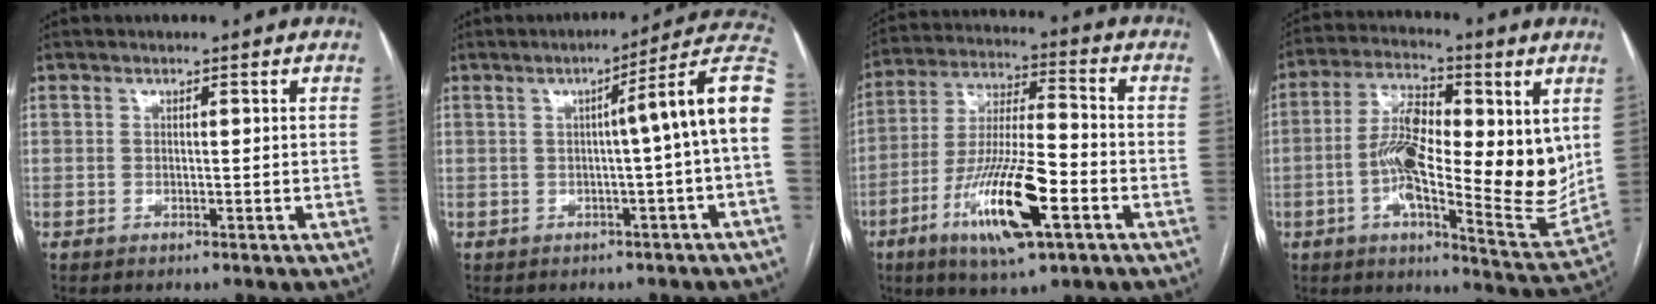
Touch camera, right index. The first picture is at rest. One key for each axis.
{"total": 10.0, "fx": 0.1, "fy": -1.4, "fz": 9.9, "tx": -0.117, "ty": 0.025, "tz": -0.006}
{"total": 16.3, "fx": -6.7, "fy": 2.9, "fz": 14.5, "tx": -0.281, "ty": -0.017, "tz": -0.115}
{"total": 18.6, "fx": 1.3, "fy": 6.0, "fz": 17.6, "tx": -0.281, "ty": 0.002, "tz": 0.016}